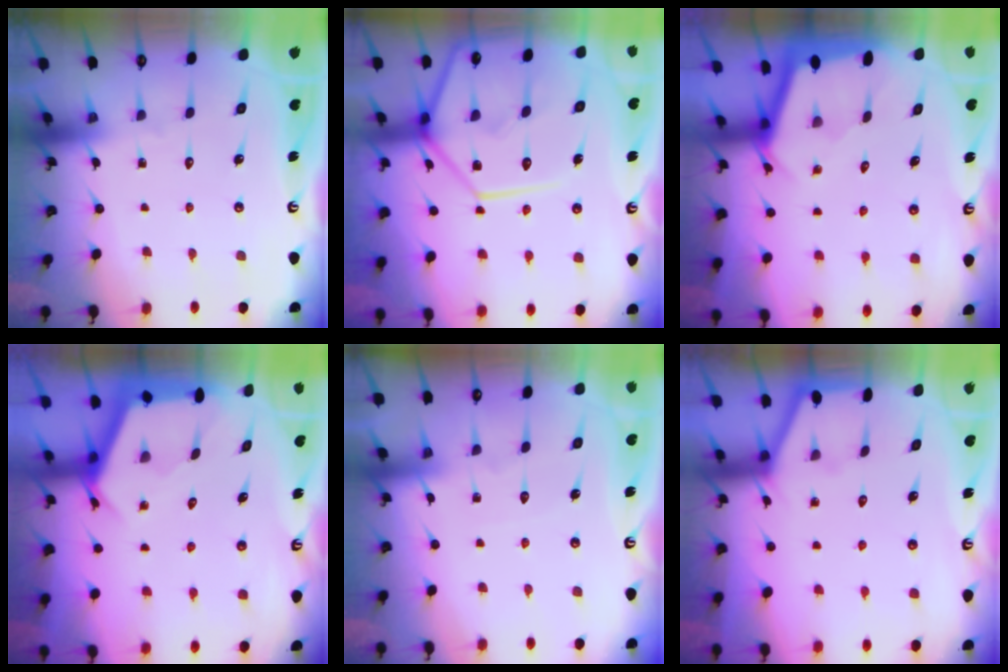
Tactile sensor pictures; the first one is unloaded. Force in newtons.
{"total": 18.5, "press": 18.4, "slide": 2.1}
{"total": 1.9, "press": 1.9, "slide": 0.2}
{"total": 2.9, "press": 2.9, "slide": 0.3}
{"total": 3.2, "press": 3.2, "slide": 0.5}
{"total": 1.6, "press": 1.5, "slide": 0.3}